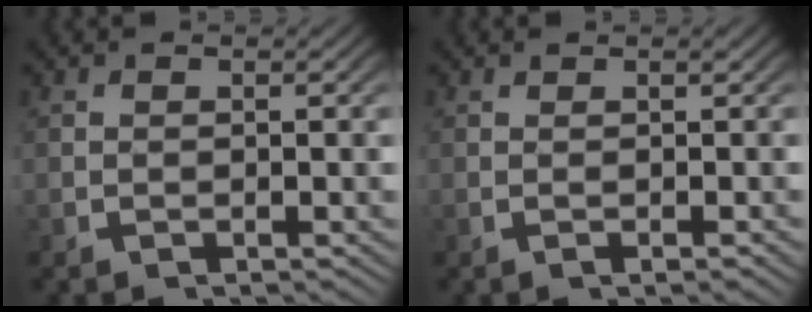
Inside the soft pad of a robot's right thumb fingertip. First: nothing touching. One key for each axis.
{"total": 1.0, "fx": -0.1, "fy": 0.2, "fz": 1.0, "tx": -0.016, "ty": 0.005, "tz": -0.005}